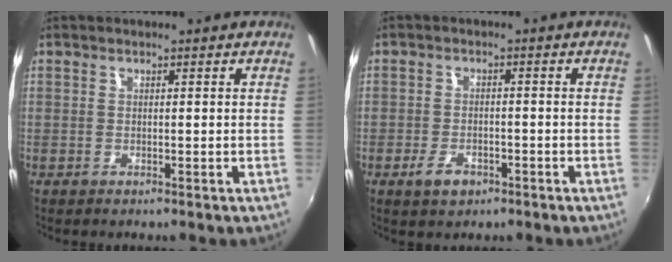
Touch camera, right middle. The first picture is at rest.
{"total": 4.1, "force": [-2.4, 2.3, 2.4], "torque": [-0.056, -0.003, -0.042]}